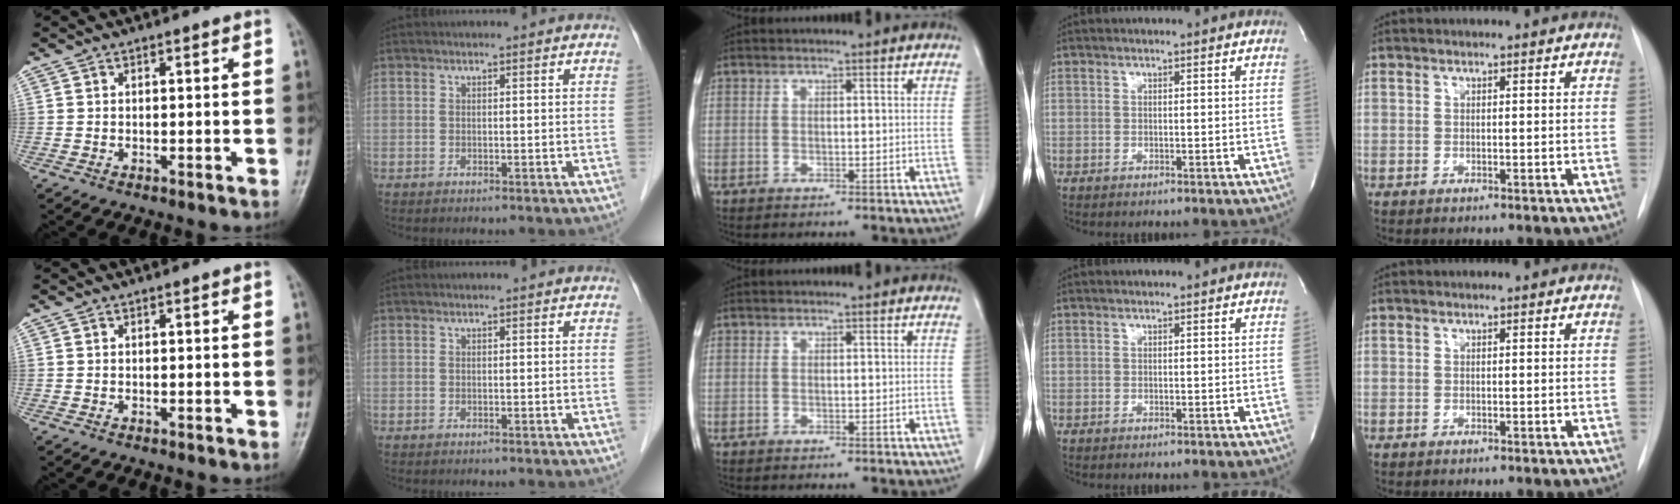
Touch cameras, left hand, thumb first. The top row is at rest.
{}